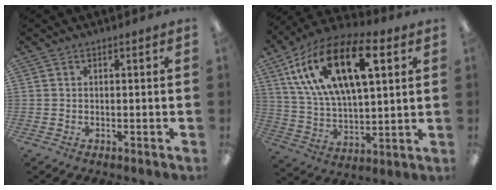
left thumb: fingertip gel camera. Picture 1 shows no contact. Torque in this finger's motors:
{"motor_torque": [2.48, 2.53, 1.51, -1.26, 0.60]}